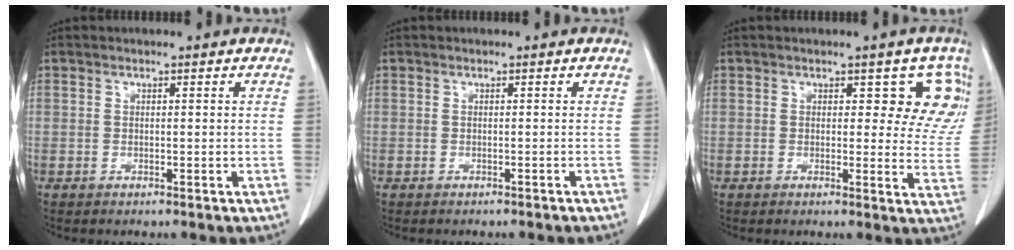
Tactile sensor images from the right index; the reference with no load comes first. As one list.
[{"total": 1.3, "force": [-1.2, 0.3, 0.3], "torque": [-0.002, -0.001, -0.016]}, {"total": 7.0, "force": [3.4, 4.0, 4.6], "torque": [-0.020, -0.003, 0.023]}]